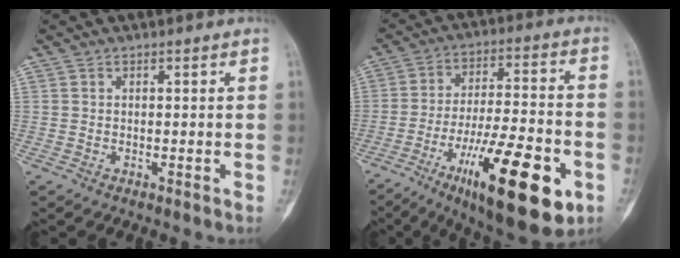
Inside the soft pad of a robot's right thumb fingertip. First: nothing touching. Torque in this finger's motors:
{"motor_torque": [1.48, 1.75, 0.67, -0.87, 0.08]}